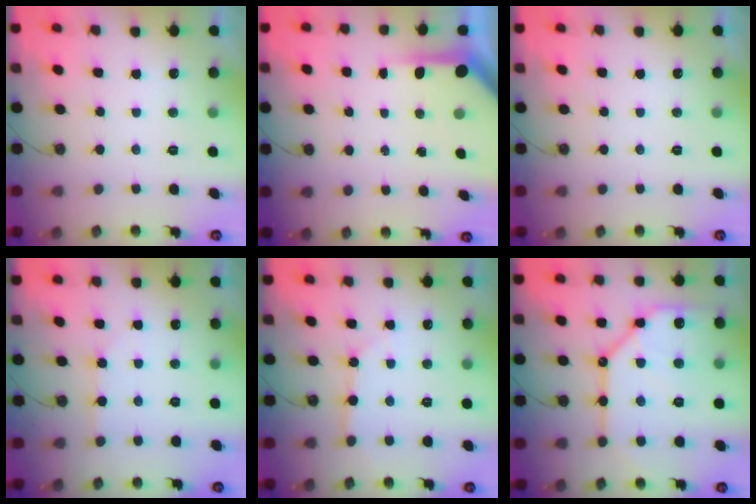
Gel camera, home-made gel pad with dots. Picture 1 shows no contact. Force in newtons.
{"total": 5.7, "press": 5.7, "slide": 0.4}
{"total": 0.0}
{"total": 2.7, "press": 2.7, "slide": 0.5}
{"total": 2.7, "press": 2.7, "slide": 0.4}
{"total": 17.7, "press": 17.6, "slide": 2.0}